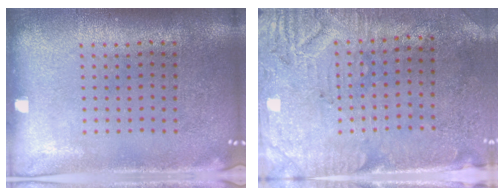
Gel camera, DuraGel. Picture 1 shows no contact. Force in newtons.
{"total": 3.1, "press": 2.6, "slide": 1.6}